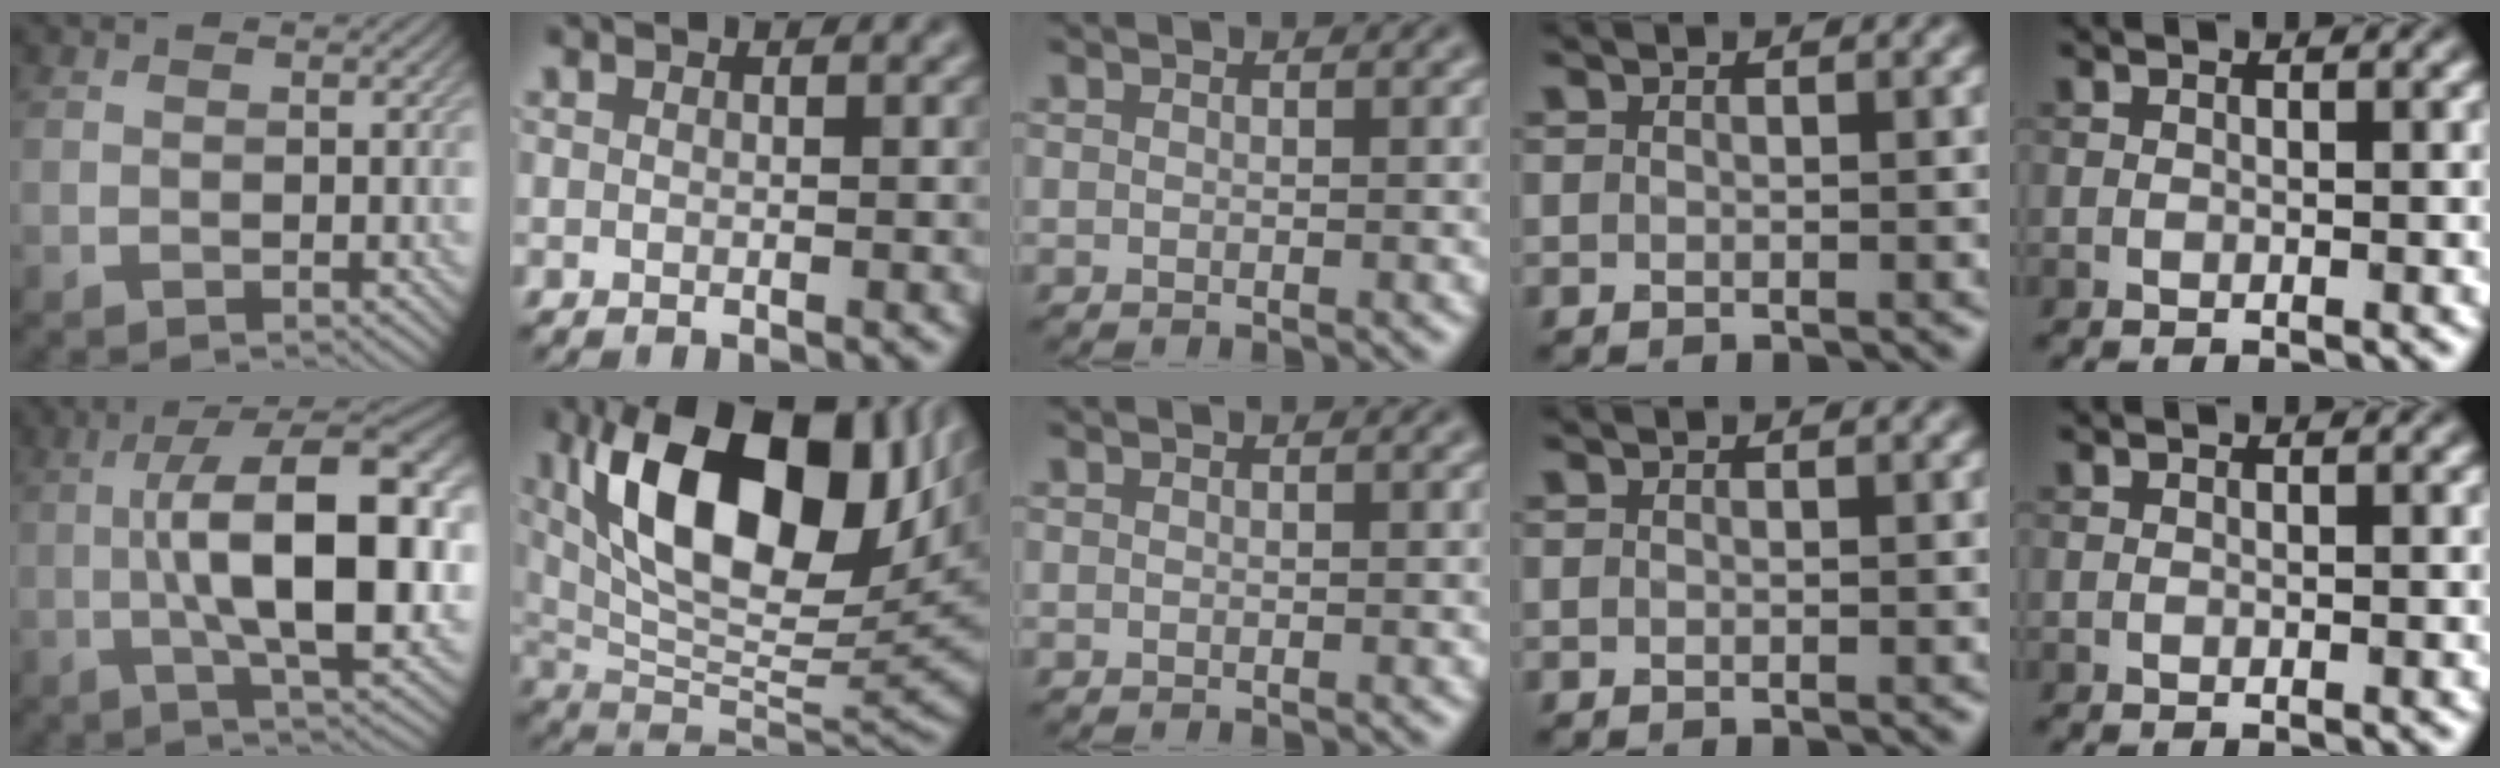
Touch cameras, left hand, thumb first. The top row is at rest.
{"thumb": {"total": 15.7, "force": [-0.4, 5.7, 14.6], "torque": [-0.232, 0.006, -0.005]}, "index": {"total": 15.7, "force": [5.1, 7.5, 12.9], "torque": [-0.209, 0.005, 0.087]}}